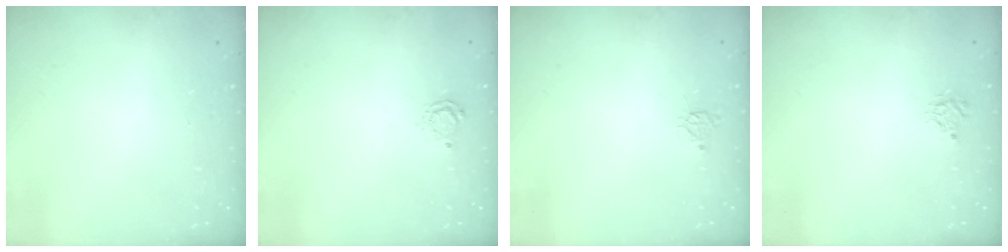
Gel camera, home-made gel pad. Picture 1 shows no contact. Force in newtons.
{"total": 4.3, "press": 4.3, "slide": 0.5}
{"total": 3.7, "press": 3.7, "slide": 0.4}
{"total": 2.9, "press": 2.9, "slide": 0.4}